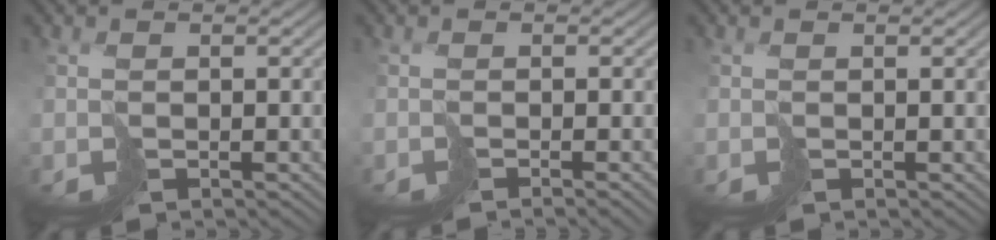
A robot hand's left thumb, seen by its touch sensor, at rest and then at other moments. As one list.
[{"total": 2.0, "force": [-0.8, 0.3, 1.8], "torque": [-0.017, -0.001, -0.021]}, {"total": 0.6, "force": [0.2, 0.0, 0.6], "torque": [-0.010, 0.000, 0.003]}]